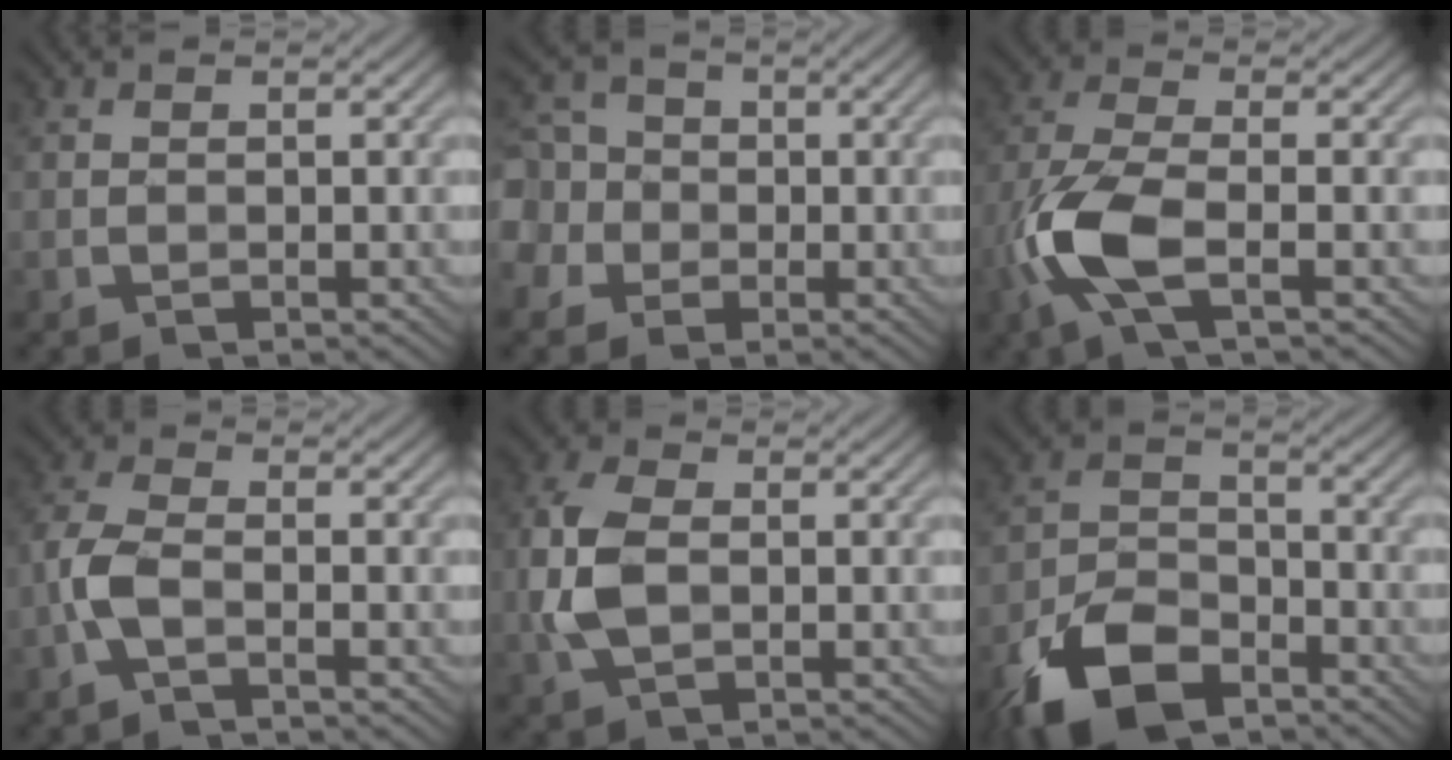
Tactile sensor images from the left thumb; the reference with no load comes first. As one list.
[{"total": 6.6, "force": [-0.1, 6.2, 2.3], "torque": [-0.076, 0.010, -0.028]}, {"total": 9.1, "force": [-3.4, 3.4, 7.7], "torque": [-0.188, -0.003, -0.082]}, {"total": 4.0, "force": [-1.6, 1.6, 3.3], "torque": [-0.090, 0.005, -0.045]}, {"total": 6.0, "force": [-0.3, 3.7, 4.7], "torque": [-0.127, 0.003, -0.013]}, {"total": 10.9, "force": [-7.4, 5.3, 6.1], "torque": [-0.125, -0.012, -0.149]}]